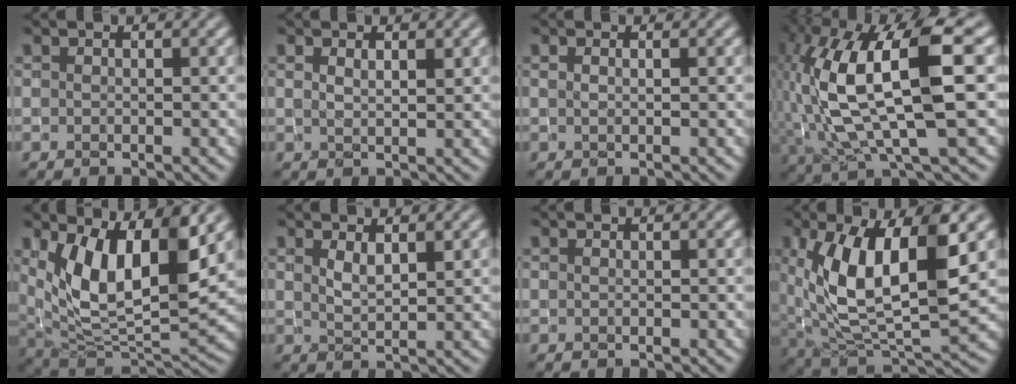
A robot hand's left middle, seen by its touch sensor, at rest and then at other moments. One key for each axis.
{"total": 1.5, "fx": 0.8, "fy": 0.5, "fz": 1.1, "tx": -0.009, "ty": -0.002, "tz": 0.016}
{"total": 0.9, "fx": 0.4, "fy": 0.5, "fz": 0.7, "tx": 0.000, "ty": -0.008, "tz": -0.001}
{"total": 12.7, "fx": 0.9, "fy": 4.0, "fz": 12.1, "tx": -0.239, "ty": 0.002, "tz": 0.018}
{"total": 10.5, "fx": 3.7, "fy": 4.2, "fz": 8.9, "tx": -0.162, "ty": -0.013, "tz": 0.071}
{"total": 1.7, "fx": 0.9, "fy": 0.6, "fz": 1.3, "tx": -0.024, "ty": -0.006, "tz": 0.020}
{"total": 0.0}
{"total": 11.8, "fx": 2.8, "fy": 5.2, "fz": 10.2, "tx": -0.178, "ty": -0.008, "tz": 0.053}